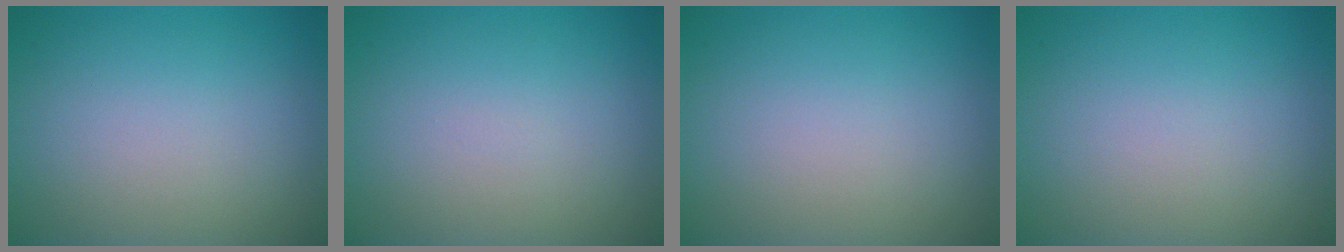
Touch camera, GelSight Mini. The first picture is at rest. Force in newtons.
{"total": 0.0}
{"total": 0.0}
{"total": 0.0}